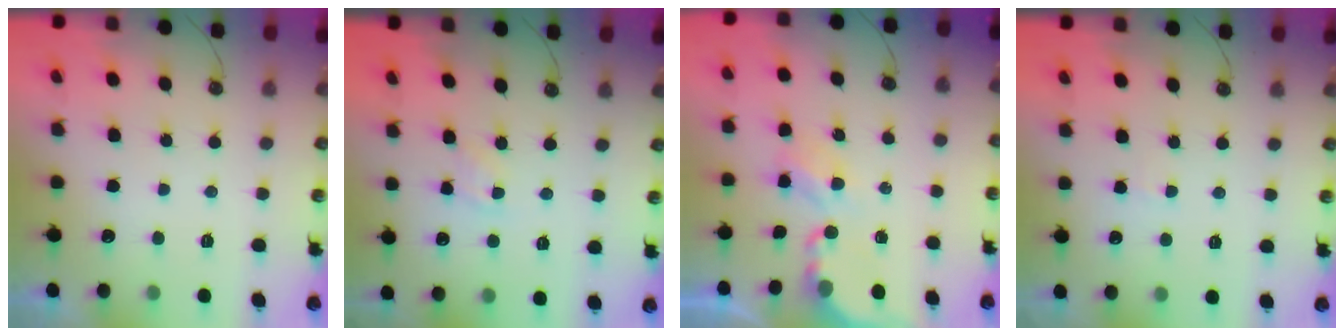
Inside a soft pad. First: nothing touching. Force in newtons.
{"total": 5.2, "press": 5.1, "slide": 0.7}
{"total": 3.9, "press": 3.9, "slide": 0.1}
{"total": 3.1, "press": 3.1, "slide": 0.3}